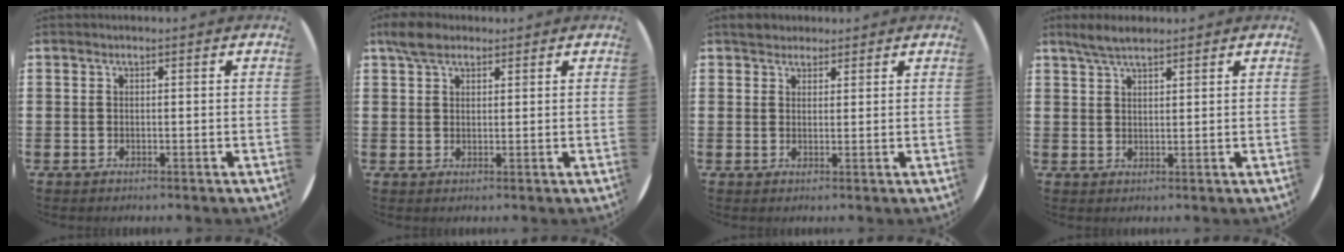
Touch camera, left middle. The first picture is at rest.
{"total": 3.5, "force": [2.7, 1.6, 1.5], "torque": [-0.026, 0.004, 0.050]}
{"total": 2.4, "force": [2.2, 1.0, 0.1], "torque": [0.002, 0.002, 0.042]}
{"total": 3.6, "force": [3.0, 0.8, 1.8], "torque": [-0.041, 0.001, 0.054]}